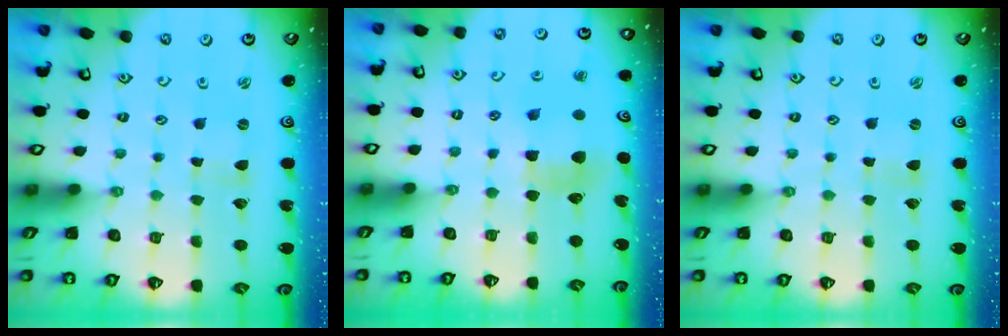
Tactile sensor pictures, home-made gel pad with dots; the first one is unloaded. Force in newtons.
{"total": 7.5, "press": 7.4, "slide": 0.9}
{"total": 0.0}